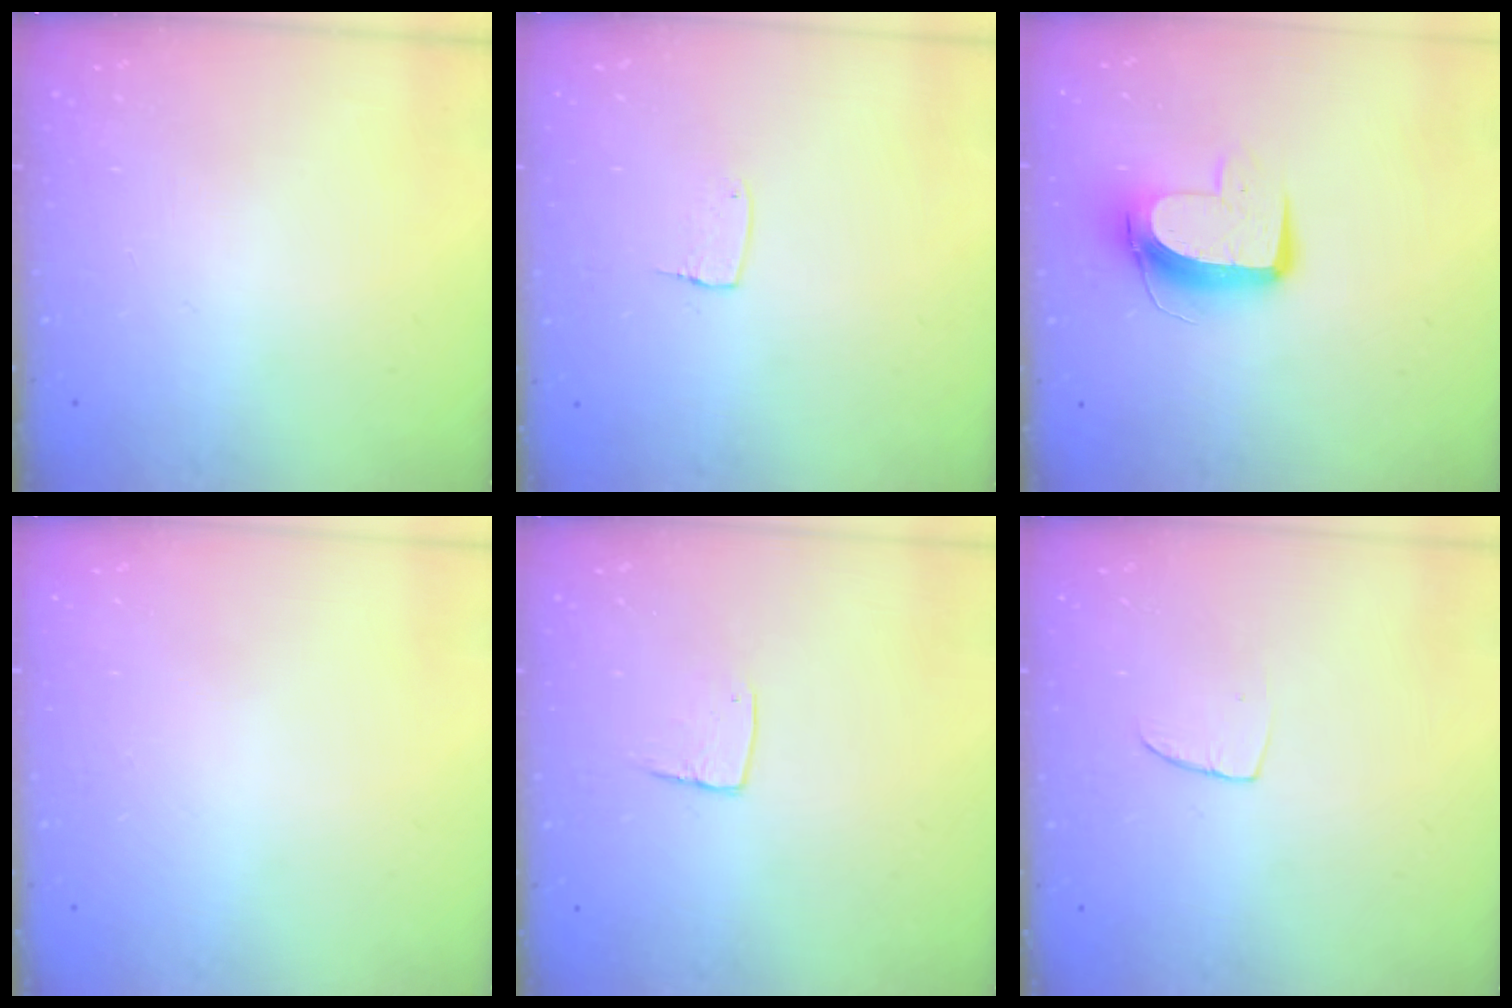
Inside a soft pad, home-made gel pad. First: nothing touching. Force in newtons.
{"total": 4.3, "press": 4.3, "slide": 0.4}
{"total": 10.6, "press": 10.6, "slide": 0.9}
{"total": 0.0}
{"total": 5.9, "press": 5.9, "slide": 0.4}
{"total": 3.1, "press": 3.1, "slide": 0.2}